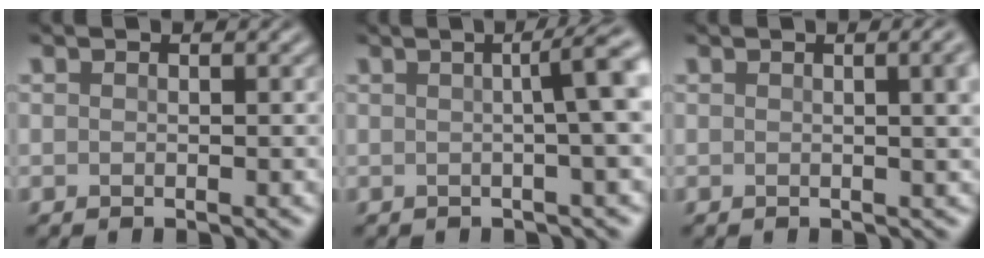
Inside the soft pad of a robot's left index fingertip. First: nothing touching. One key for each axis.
{"total": 5.9, "fx": 0.7, "fy": 1.5, "fz": 5.7, "tx": -0.051, "ty": 0.016, "tz": 0.007}
{"total": 4.6, "fx": 0.9, "fy": 1.9, "fz": 4.1, "tx": -0.022, "ty": 0.015, "tz": 0.007}